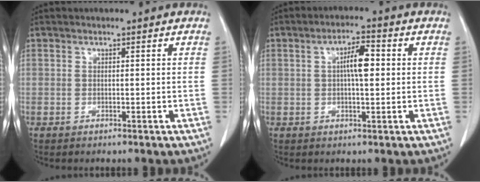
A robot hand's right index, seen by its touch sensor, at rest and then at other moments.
{"total": 4.9, "force": [0.7, 1.2, 4.8], "torque": [-0.085, 0.010, 0.009]}